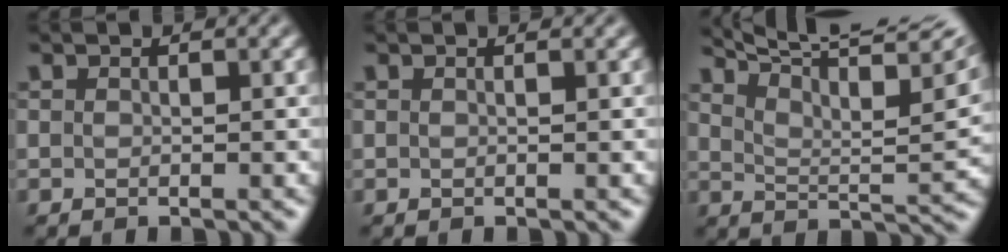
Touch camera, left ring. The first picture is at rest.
{"total": 0.8, "force": [0.5, 0.3, 0.4], "torque": [-0.001, -0.001, -0.001]}
{"total": 13.0, "force": [9.7, 3.2, 8.2], "torque": [-0.120, 0.019, 0.114]}